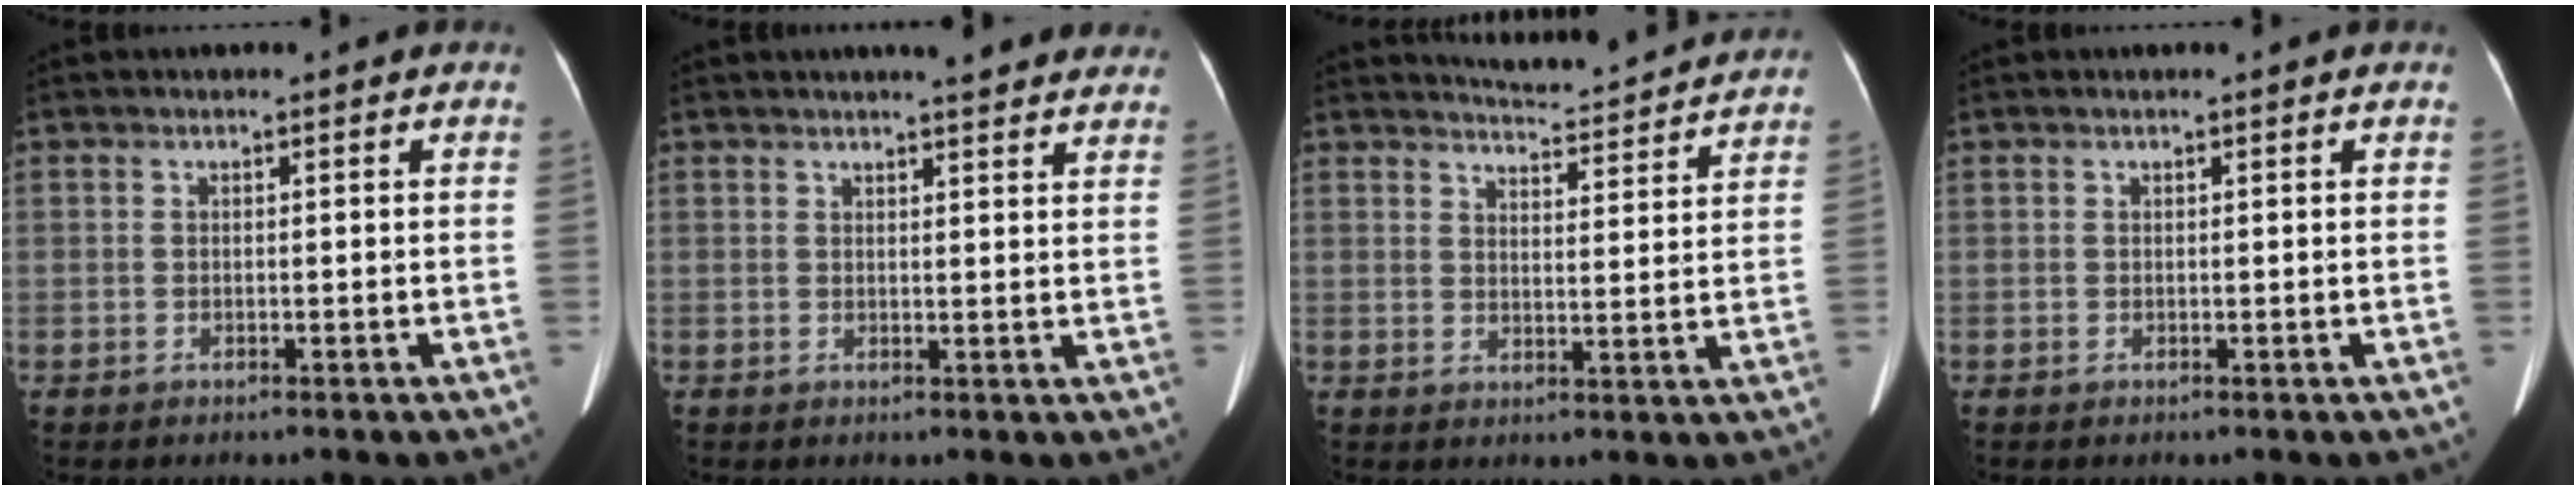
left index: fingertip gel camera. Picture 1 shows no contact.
{"total": 8.6, "force": [7.5, 1.2, 4.0], "torque": [-0.037, 0.007, 0.075]}
{"total": 10.6, "force": [10.4, 0.3, 2.1], "torque": [-0.038, 0.002, 0.131]}
{"total": 0.0}